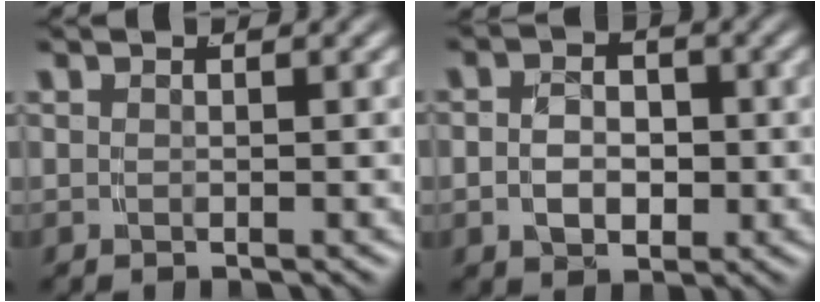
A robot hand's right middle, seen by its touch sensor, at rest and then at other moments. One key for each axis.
{"total": 3.5, "fx": -0.5, "fy": 2.6, "fz": 2.4, "tx": -0.042, "ty": -0.010, "tz": -0.002}